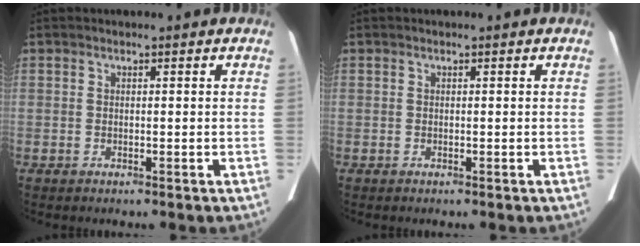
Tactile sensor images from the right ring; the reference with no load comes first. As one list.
[{"total": 0.0}]